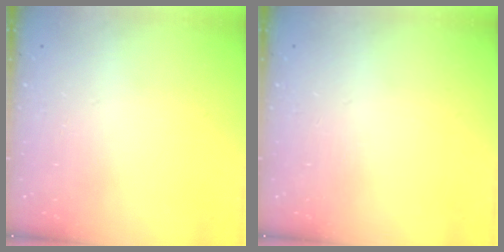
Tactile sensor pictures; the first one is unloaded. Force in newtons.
{"total": 0.0}